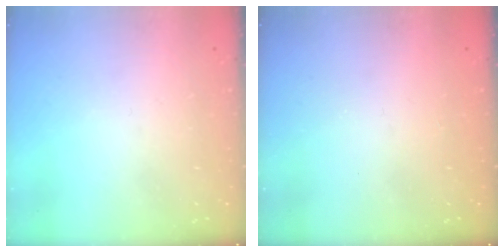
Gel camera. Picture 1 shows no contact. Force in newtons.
{"total": 1.4, "press": 1.2, "slide": 0.7}